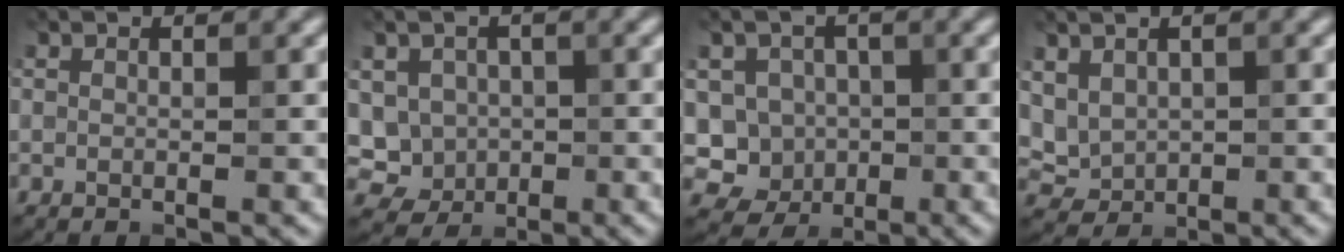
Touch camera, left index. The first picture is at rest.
{"total": 4.7, "force": [-0.1, 4.4, 1.6], "torque": [-0.022, 0.009, -0.014]}
{"total": 5.4, "force": [-0.8, 5.2, 1.3], "torque": [-0.003, 0.009, -0.034]}
{"total": 2.6, "force": [0.8, 2.1, 1.3], "torque": [-0.029, -0.005, 0.023]}